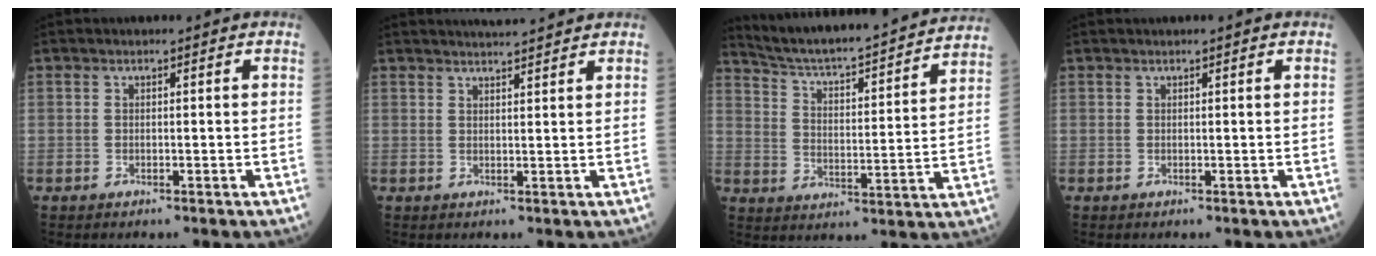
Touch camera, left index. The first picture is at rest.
{"total": 4.8, "force": [4.6, -0.2, 1.4], "torque": [-0.023, 0.020, 0.063]}
{"total": 21.1, "force": [19.5, 1.2, 7.8], "torque": [-0.122, -0.024, 0.271]}
{"total": 0.0}